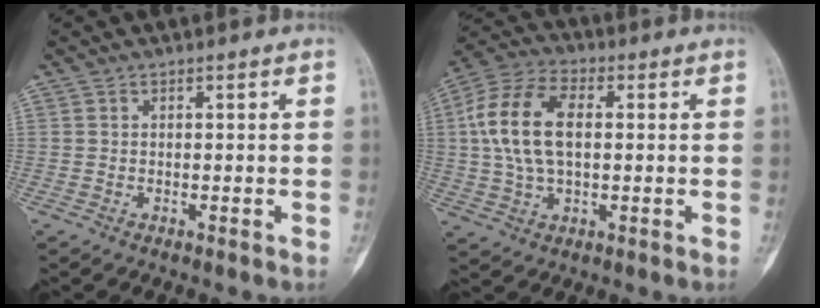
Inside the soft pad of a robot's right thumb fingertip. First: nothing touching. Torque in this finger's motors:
{"motor_torque": [0.95, 1.03, 0.84, -0.51, 0.44]}